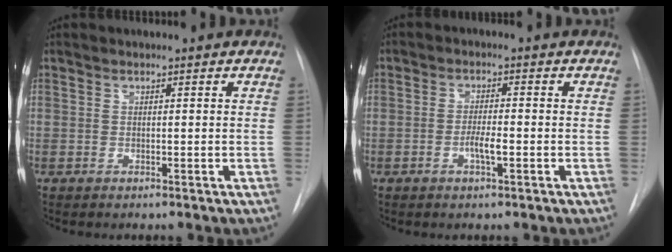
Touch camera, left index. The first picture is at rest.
{"total": 3.0, "force": [-1.5, 0.3, 2.6], "torque": [-0.049, -0.004, -0.025]}